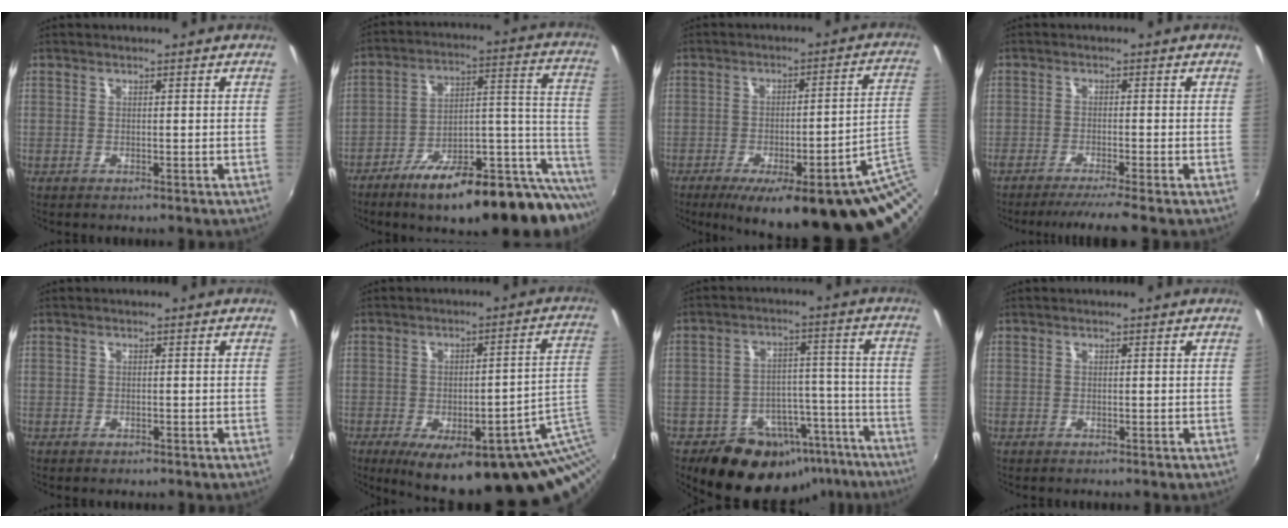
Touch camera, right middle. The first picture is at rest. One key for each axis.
{"total": 25.0, "fx": -17.2, "fy": 5.6, "fz": 17.2, "tx": -0.203, "ty": -0.008, "tz": -0.259}
{"total": 23.6, "fx": -12.1, "fy": 3.5, "fz": 19.9, "tx": -0.256, "ty": -0.019, "tz": -0.152}
{"total": 5.3, "fx": -4.5, "fy": -1.4, "fz": 2.3, "tx": -0.049, "ty": -0.011, "tz": -0.073}
{"total": 0.9, "fx": -0.6, "fy": 0.7, "fz": 0.2, "tx": -0.005, "ty": -0.004, "tz": -0.009}
{"total": 22.5, "fx": -10.3, "fy": 5.5, "fz": 19.2, "tx": -0.230, "ty": -0.026, "tz": -0.122}
{"total": 16.9, "fx": -12.2, "fy": 10.6, "fz": 5.2, "tx": -0.099, "ty": 0.050, "tz": -0.146}
{"total": 0.0}